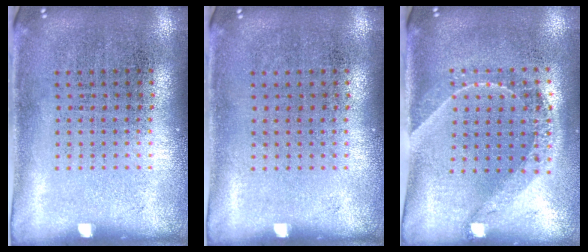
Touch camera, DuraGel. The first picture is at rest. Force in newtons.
{"total": 0.0}
{"total": 1.5, "press": 1.3, "slide": 0.9}